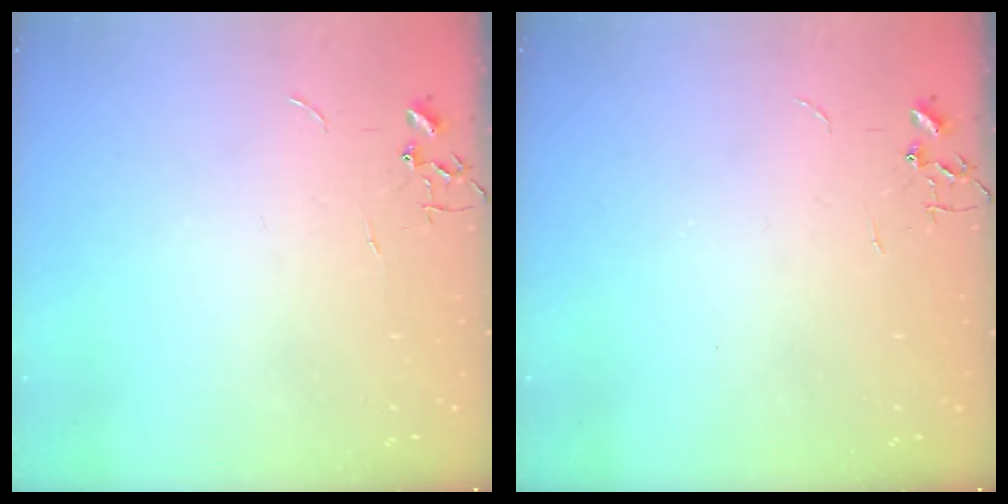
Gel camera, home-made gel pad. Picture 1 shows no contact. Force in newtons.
{"total": 0.0}